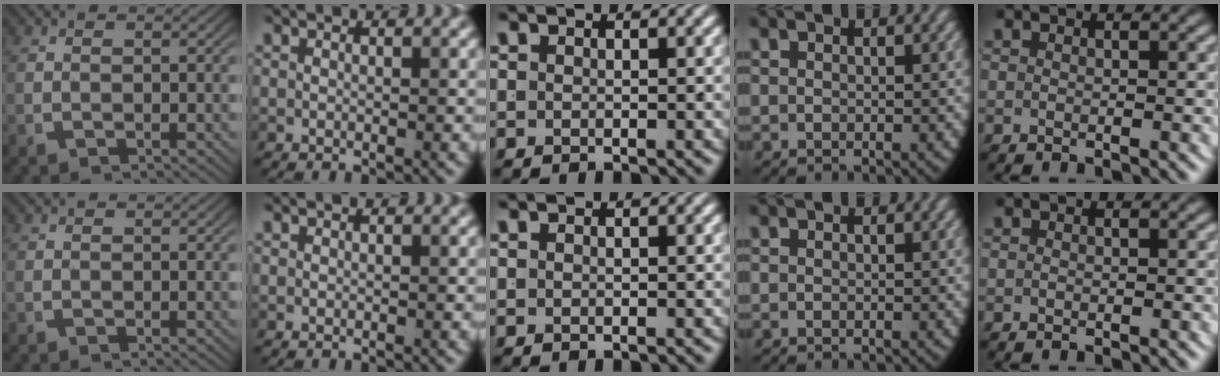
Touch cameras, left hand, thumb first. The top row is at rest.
{}